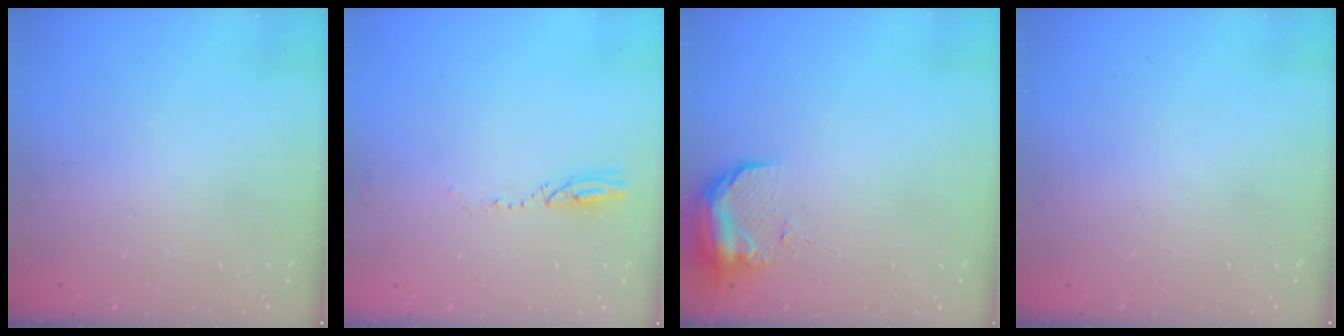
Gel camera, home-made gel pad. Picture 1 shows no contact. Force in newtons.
{"total": 3.7, "press": 3.6, "slide": 0.4}
{"total": 9.1, "press": 9.1, "slide": 0.5}
{"total": 0.0}